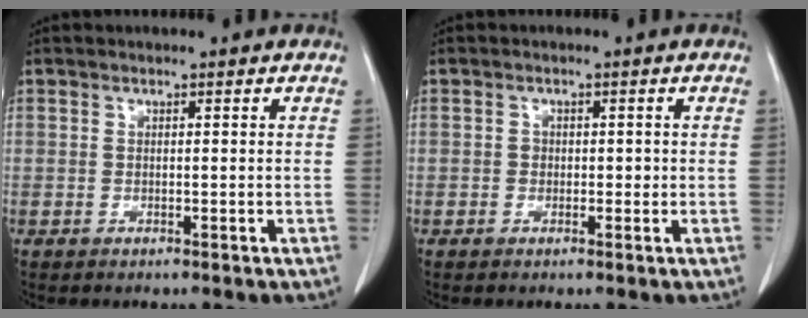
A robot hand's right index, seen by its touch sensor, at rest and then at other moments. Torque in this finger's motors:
{"motor_torque": [-0.02, 0.00, 0.00, 0.01]}